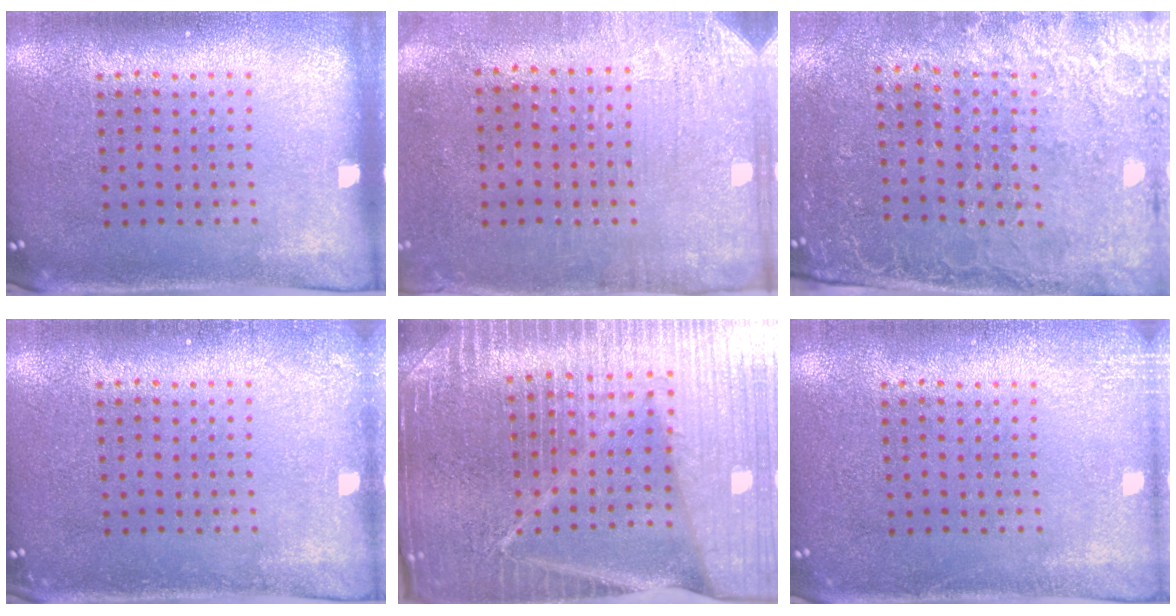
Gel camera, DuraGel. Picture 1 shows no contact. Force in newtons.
{"total": 3.1, "press": 2.5, "slide": 1.8}
{"total": 2.7, "press": 2.4, "slide": 1.2}
{"total": 0.8, "press": 0.8, "slide": 0.1}
{"total": 6.3, "press": 5.5, "slide": 3.0}
{"total": 1.5, "press": 1.5, "slide": 0.3}